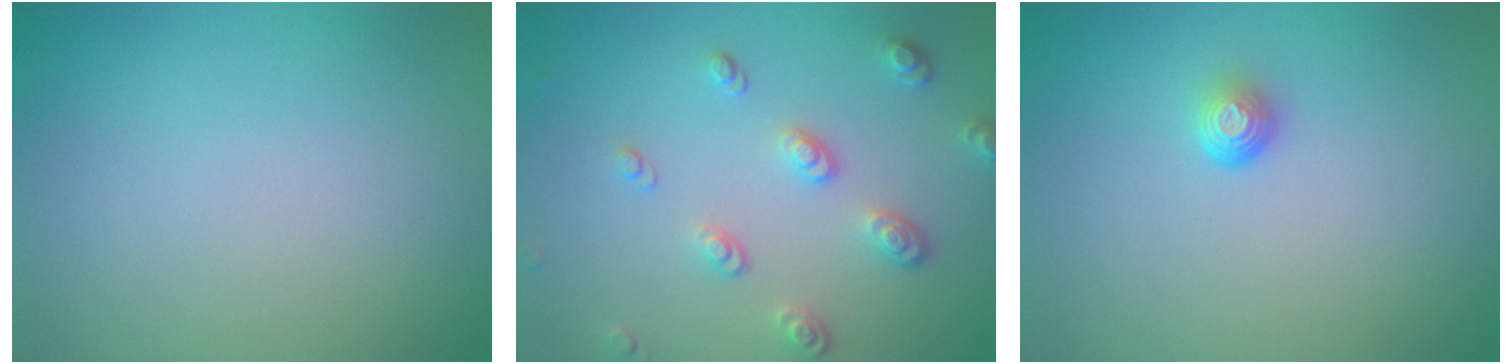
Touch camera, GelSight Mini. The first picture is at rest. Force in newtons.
{"total": 3.2, "press": 2.6, "slide": 1.9}
{"total": 1.5, "press": 1.0, "slide": 1.1}